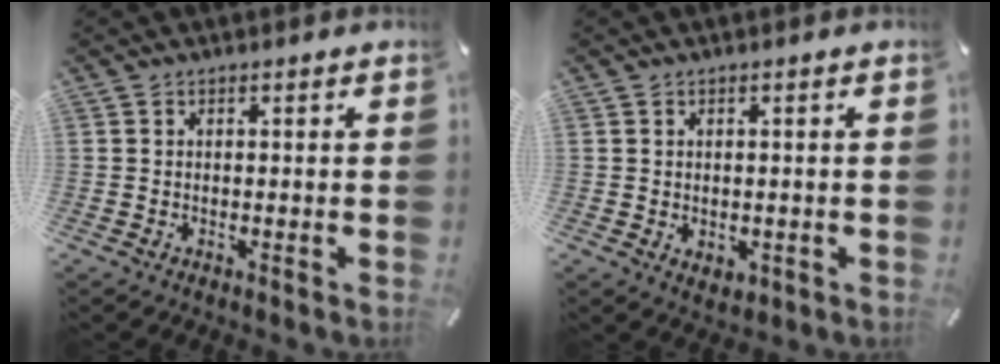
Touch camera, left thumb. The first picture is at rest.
{"total": 1.7, "force": [-0.3, 1.5, 0.8], "torque": [-0.014, 0.004, -0.006]}